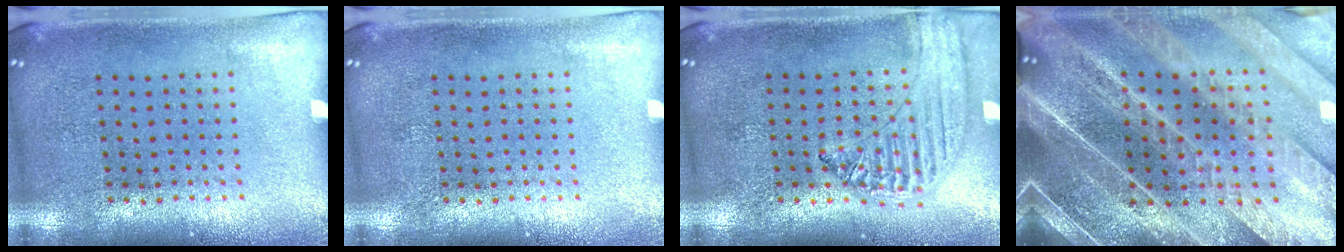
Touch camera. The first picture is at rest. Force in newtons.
{"total": 0.0}
{"total": 1.3, "press": 1.3, "slide": 0.1}
{"total": 5.3, "press": 4.5, "slide": 2.6}